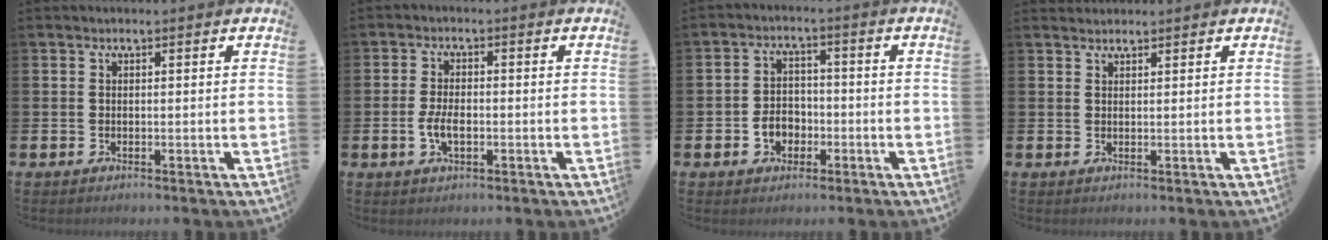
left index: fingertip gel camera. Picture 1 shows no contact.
{"total": 3.5, "force": [-0.7, 1.8, 2.9], "torque": [-0.044, 0.000, -0.013]}
{"total": 4.0, "force": [-1.5, 3.2, 1.9], "torque": [-0.025, -0.001, -0.037]}
{"total": 1.3, "force": [1.2, 0.4, 0.0], "torque": [0.014, -0.003, 0.020]}